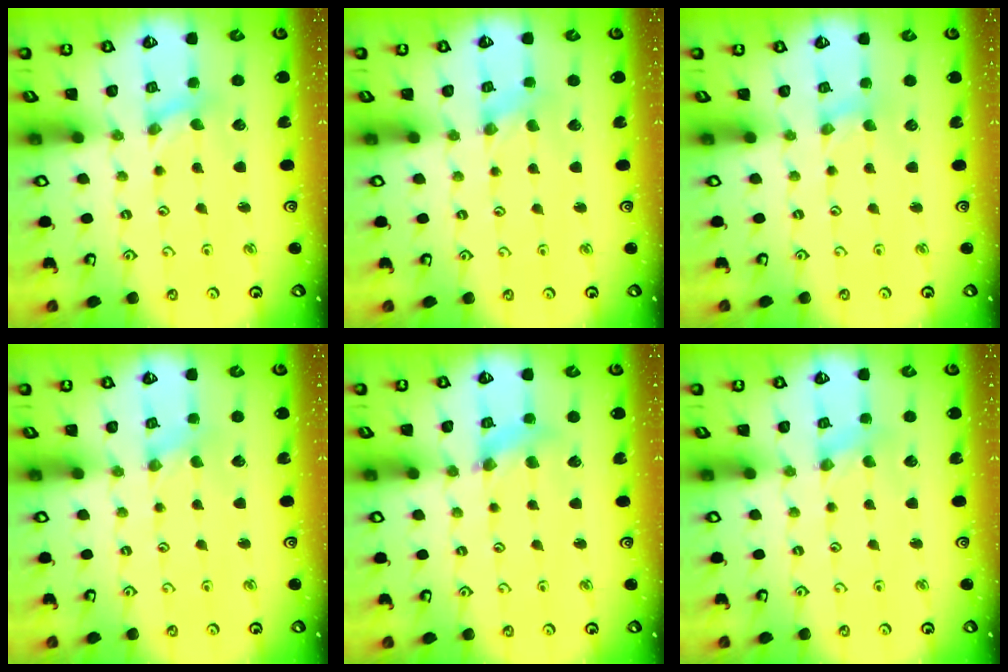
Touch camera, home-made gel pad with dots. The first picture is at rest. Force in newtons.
{"total": 0.0}
{"total": 0.0}
{"total": 0.0}
{"total": 5.9, "press": 5.8, "slide": 0.6}
{"total": 1.4, "press": 1.3, "slide": 0.3}